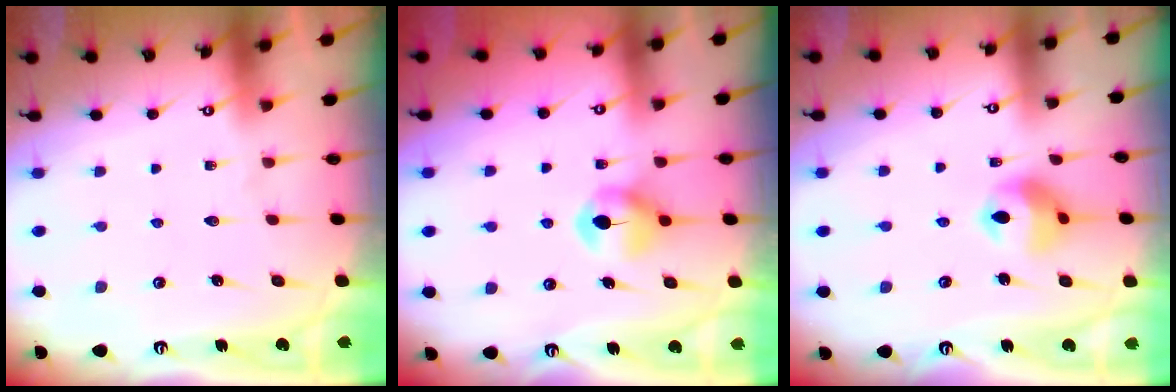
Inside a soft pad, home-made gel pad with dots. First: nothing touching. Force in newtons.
{"total": 6.6, "press": 6.6, "slide": 0.5}
{"total": 10.3, "press": 10.2, "slide": 1.3}